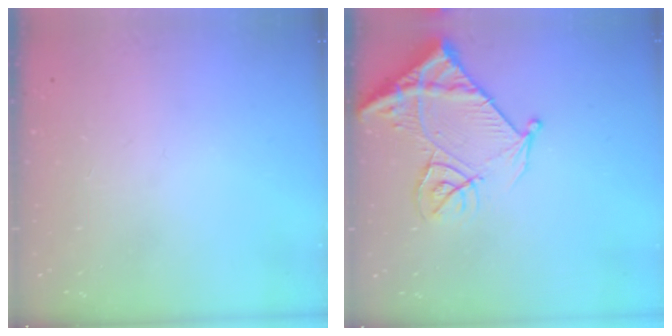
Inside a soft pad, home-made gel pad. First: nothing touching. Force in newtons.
{"total": 13.7, "press": 13.6, "slide": 1.6}